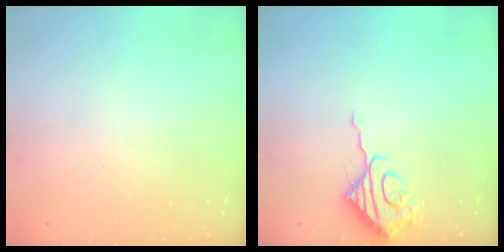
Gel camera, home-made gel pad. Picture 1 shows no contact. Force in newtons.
{"total": 9.3, "press": 9.3, "slide": 0.8}